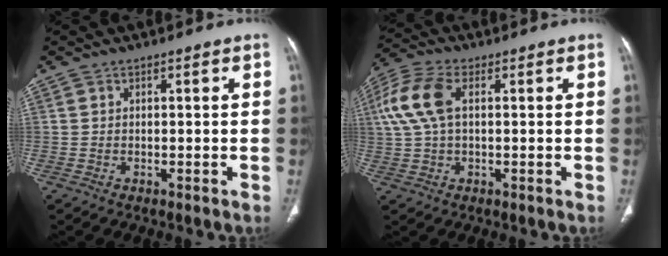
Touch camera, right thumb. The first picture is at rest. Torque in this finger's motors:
{"motor_torque": [0.43, 0.90, 1.04, 0.16, 0.14]}